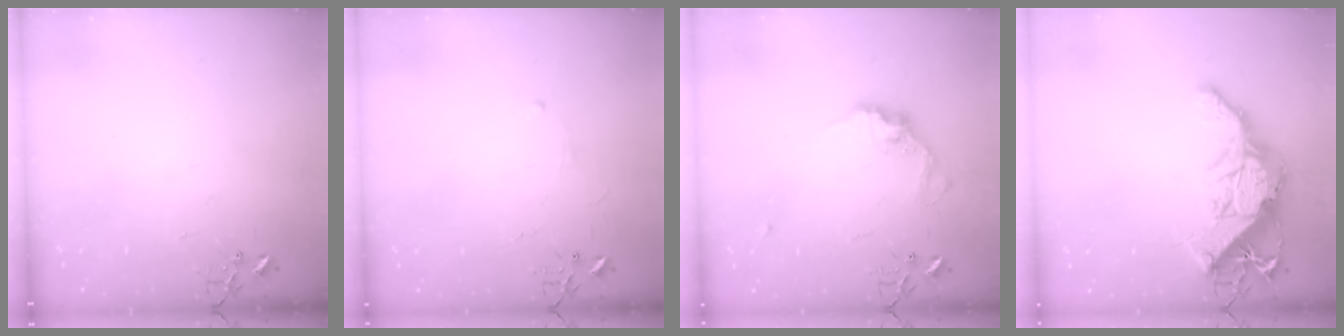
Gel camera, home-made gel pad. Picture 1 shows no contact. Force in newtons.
{"total": 2.9, "press": 2.8, "slide": 0.5}
{"total": 11.8, "press": 11.8, "slide": 0.6}
{"total": 18.1, "press": 18.0, "slide": 1.6}